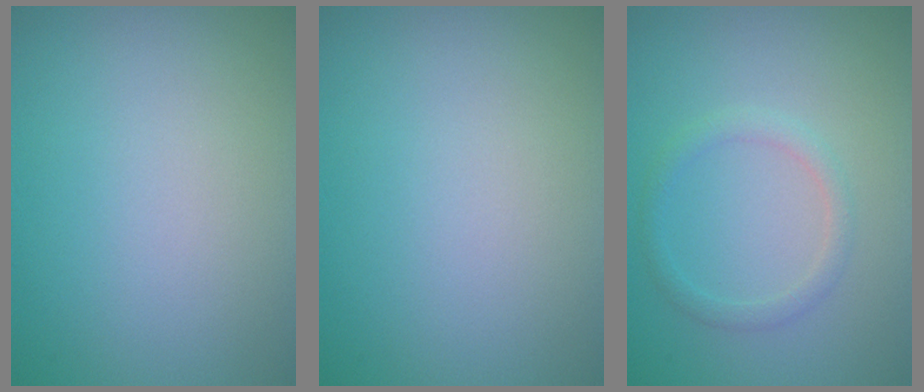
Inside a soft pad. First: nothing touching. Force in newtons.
{"total": 0.0}
{"total": 1.6, "press": 1.6, "slide": 0.1}